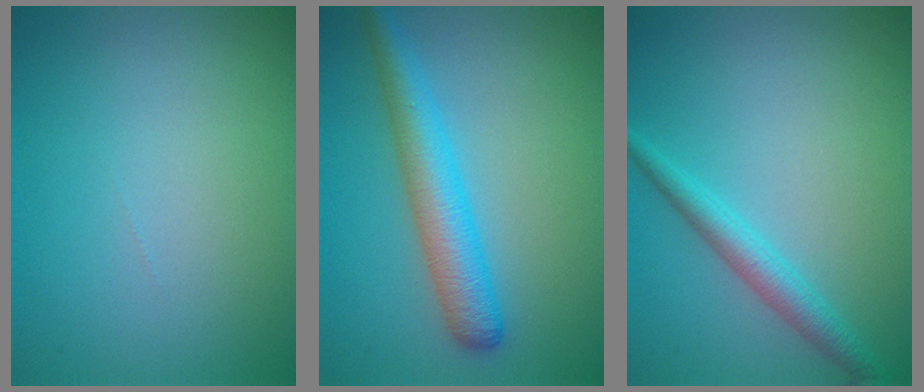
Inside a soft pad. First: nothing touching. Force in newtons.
{"total": 4.7, "press": 4.7, "slide": 0.2}
{"total": 2.6, "press": 2.6, "slide": 0.1}